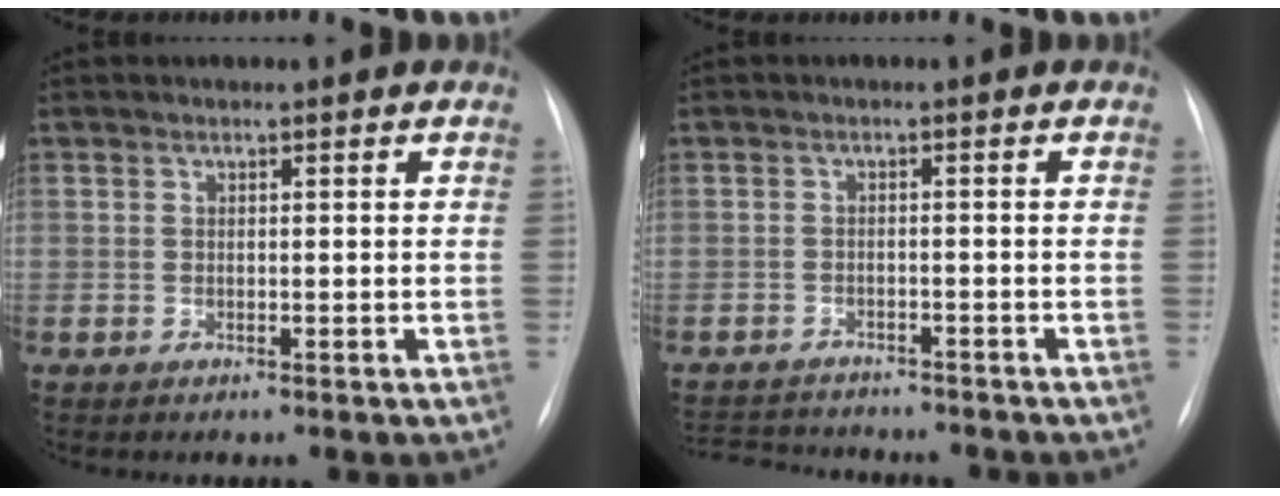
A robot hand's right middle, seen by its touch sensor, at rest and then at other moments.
{"total": 9.4, "force": [-8.8, 2.1, 2.6], "torque": [-0.049, 0.003, -0.120]}